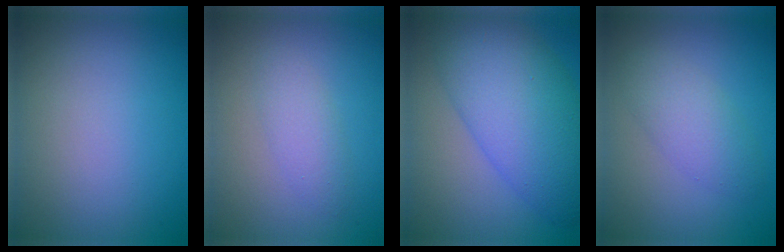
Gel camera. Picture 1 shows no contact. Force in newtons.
{"total": 2.1, "press": 2.1, "slide": 0.1}
{"total": 9.5, "press": 9.5, "slide": 0.3}
{"total": 3.0, "press": 3.0, "slide": 0.1}